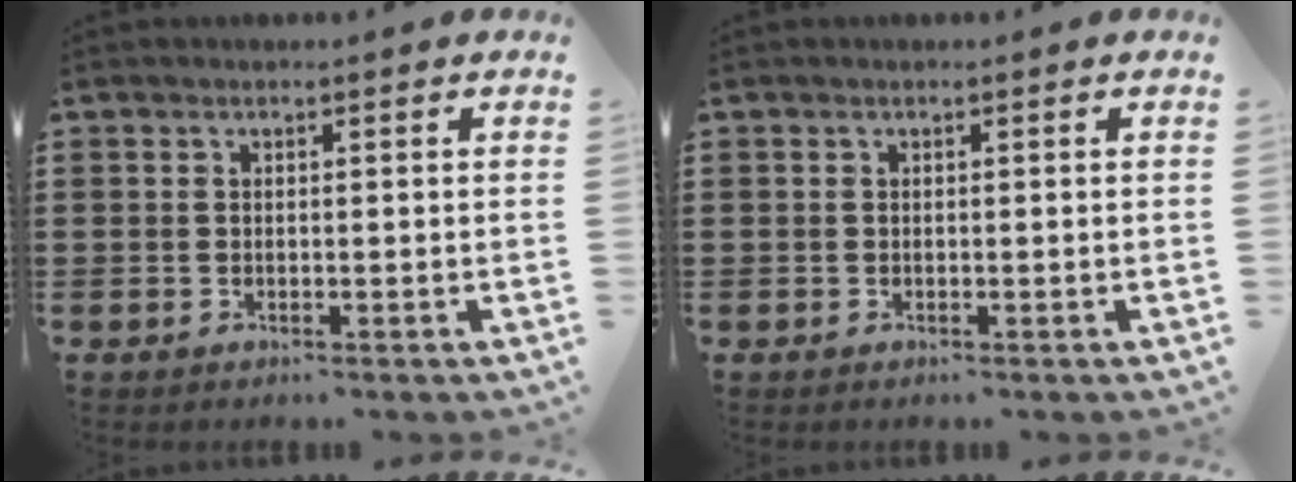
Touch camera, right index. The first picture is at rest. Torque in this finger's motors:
{"motor_torque": [-0.02, 0.03, 0.00, 0.00]}